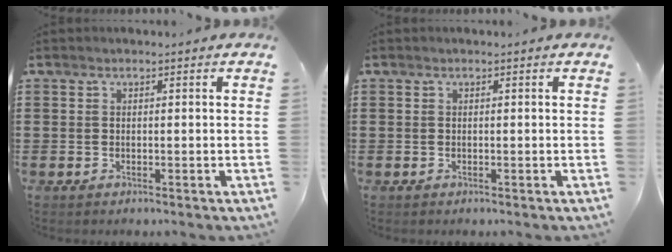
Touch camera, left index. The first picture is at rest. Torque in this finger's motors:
{"motor_torque": [-0.01, 0.01, 0.00, -0.01]}